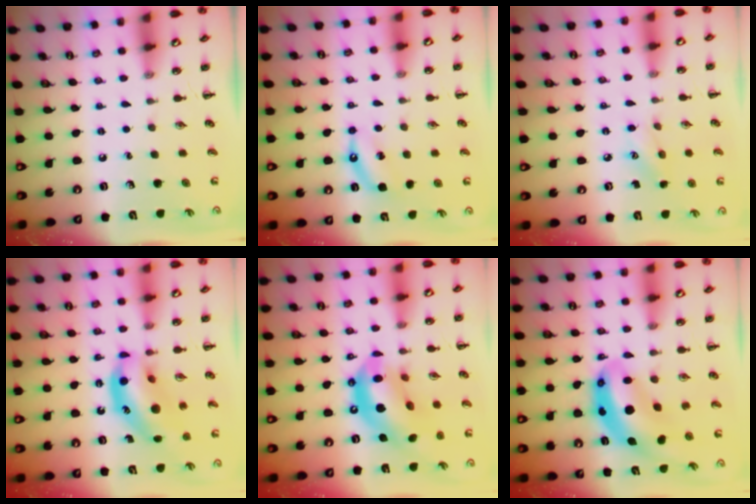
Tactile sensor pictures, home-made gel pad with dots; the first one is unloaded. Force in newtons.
{"total": 5.7, "press": 5.4, "slide": 1.6}
{"total": 6.0, "press": 5.8, "slide": 1.3}
{"total": 13.4, "press": 13.0, "slide": 3.3}
{"total": 16.5, "press": 15.9, "slide": 4.3}
{"total": 9.4, "press": 9.1, "slide": 2.5}